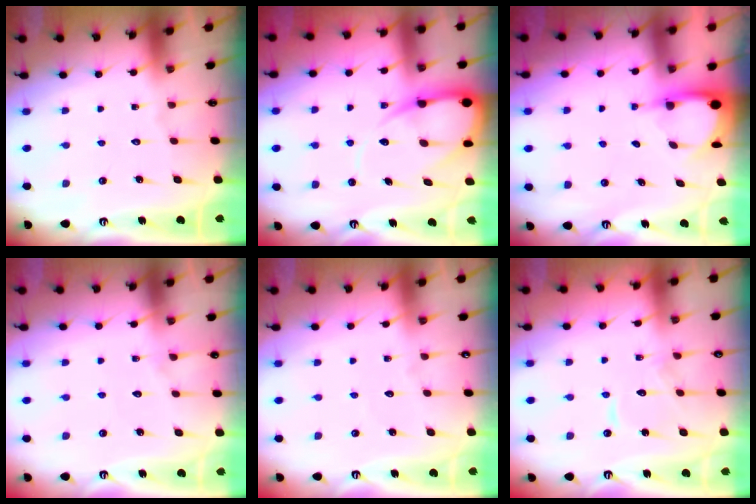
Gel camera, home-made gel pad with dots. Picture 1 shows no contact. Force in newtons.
{"total": 11.9, "press": 11.9, "slide": 1.0}
{"total": 3.4, "press": 3.4, "slide": 0.2}
{"total": 5.2, "press": 5.2, "slide": 0.6}
{"total": 2.4, "press": 2.4, "slide": 0.2}
{"total": 6.9, "press": 6.9, "slide": 0.5}